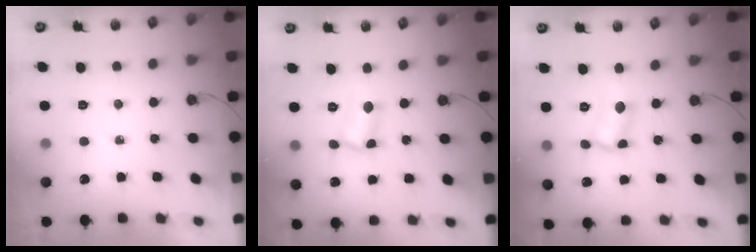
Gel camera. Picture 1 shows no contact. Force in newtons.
{"total": 5.0, "press": 4.7, "slide": 1.6}
{"total": 4.8, "press": 4.8, "slide": 0.2}